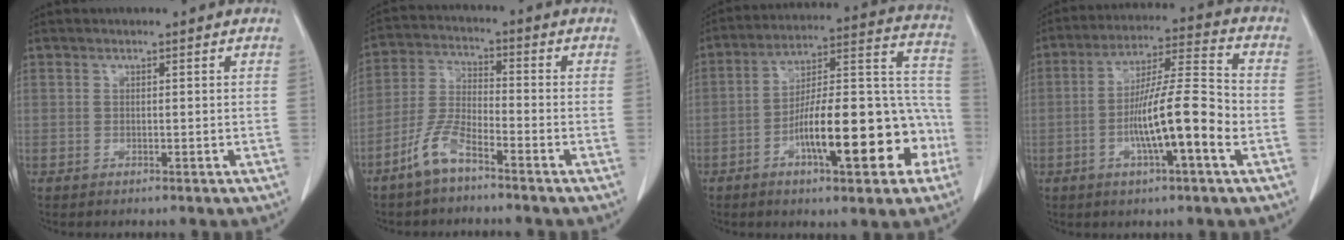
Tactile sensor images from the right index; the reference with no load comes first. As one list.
[{"total": 6.9, "force": [-4.8, 1.7, 4.6], "torque": [-0.108, -0.004, -0.103]}, {"total": 19.5, "force": [-7.1, 5.1, 17.5], "torque": [-0.230, 0.038, -0.101]}, {"total": 12.8, "force": [-3.5, 0.6, 12.3], "torque": [-0.215, 0.005, -0.066]}]